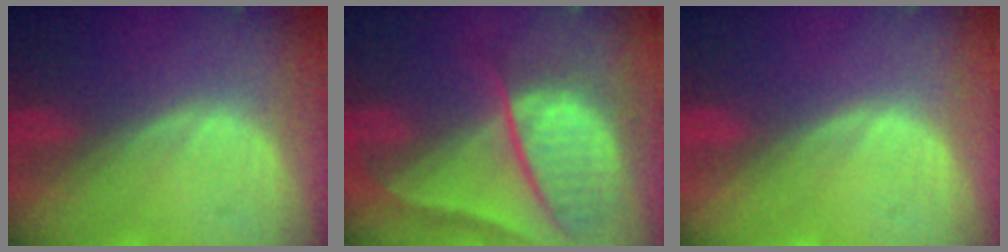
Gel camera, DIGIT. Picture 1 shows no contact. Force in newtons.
{"total": 10.2, "press": 8.6, "slide": 5.4}
{"total": 0.0}